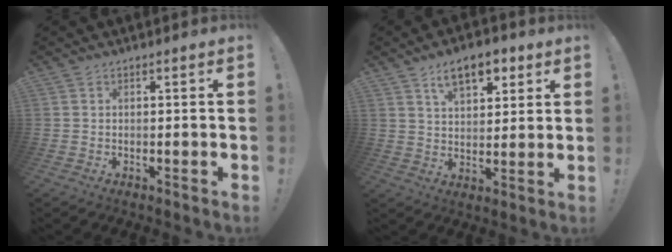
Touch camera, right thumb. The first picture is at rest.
{"total": 10.7, "force": [6.0, 5.7, 6.7], "torque": [-0.096, -0.015, 0.109]}